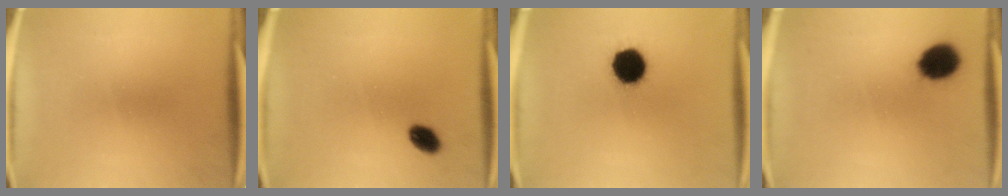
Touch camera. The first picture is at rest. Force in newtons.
{"total": 3.6}
{"total": 12.5}
{"total": 9.1}